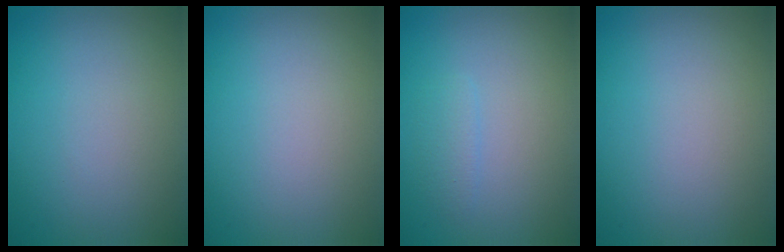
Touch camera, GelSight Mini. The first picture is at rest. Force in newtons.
{"total": 0.0}
{"total": 1.1, "press": 1.1, "slide": 0.1}
{"total": 0.0}